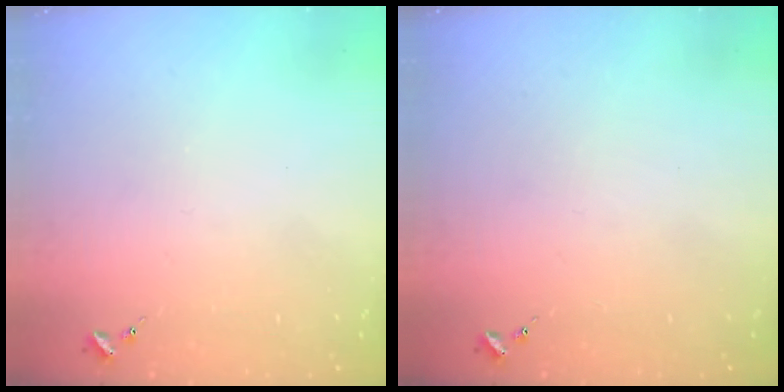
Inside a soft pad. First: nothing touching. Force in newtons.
{"total": 0.0}